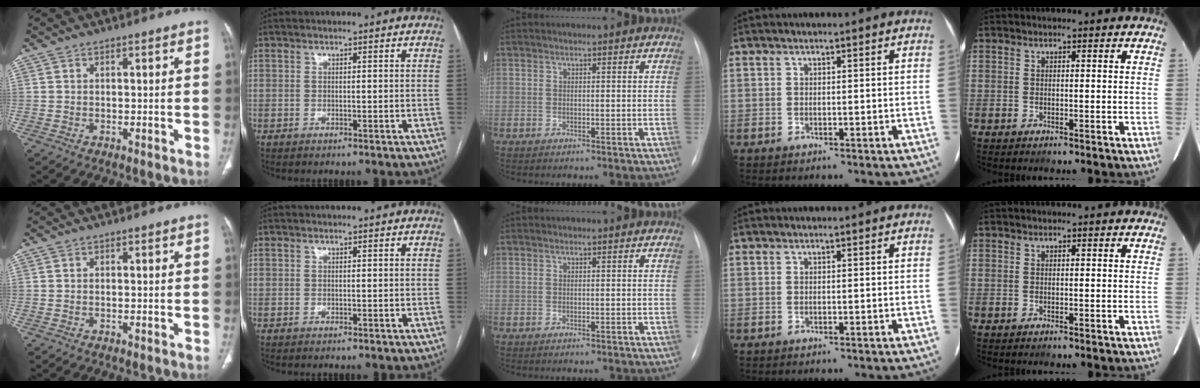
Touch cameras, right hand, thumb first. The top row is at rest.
{}